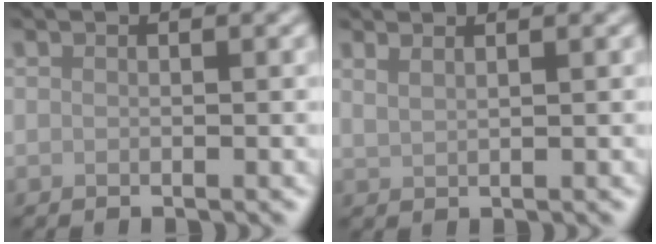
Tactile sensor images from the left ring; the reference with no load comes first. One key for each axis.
{"total": 1.8, "fx": 1.4, "fy": 0.7, "fz": 1.0, "tx": -0.009, "ty": 0.000, "tz": 0.015}